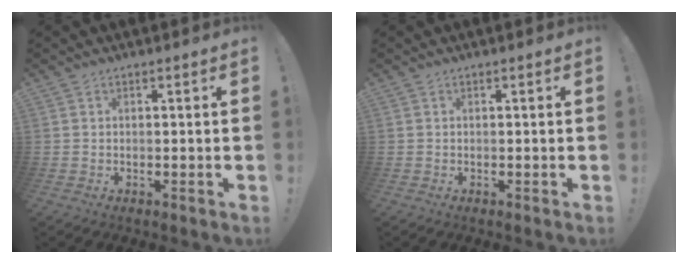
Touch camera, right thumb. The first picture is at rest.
{"total": 0.0}